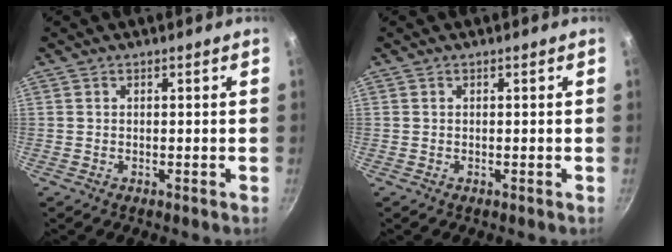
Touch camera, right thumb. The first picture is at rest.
{"total": 0.0}